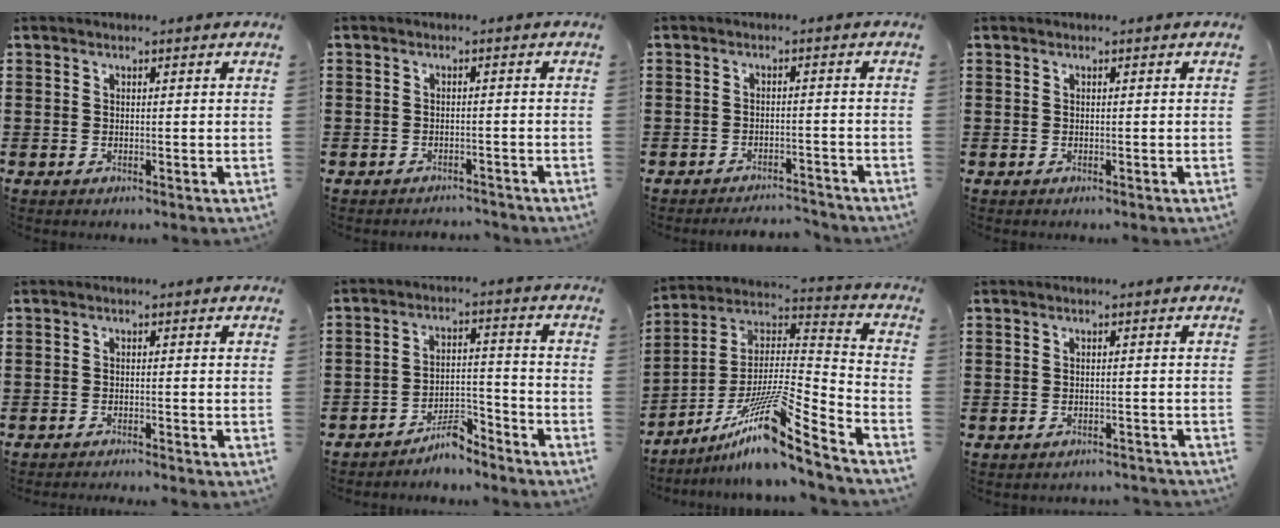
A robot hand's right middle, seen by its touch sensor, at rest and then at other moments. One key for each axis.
{"total": 2.0, "fx": -2.0, "fy": 0.4, "fz": -0.3, "tx": 0.000, "ty": 0.003, "tz": -0.046}
{"total": 3.0, "fx": -3.0, "fy": 0.2, "fz": -0.2, "tx": -0.004, "ty": 0.001, "tz": -0.065}
{"total": 0.0}
{"total": 1.2, "fx": -1.1, "fy": -0.2, "fz": 0.2, "tx": -0.004, "ty": 0.002, "tz": -0.023}
{"total": 5.4, "fx": -5.1, "fy": 1.1, "fz": 1.2, "tx": -0.020, "ty": 0.017, "tz": -0.103}
{"total": 14.2, "fx": -9.1, "fy": 1.3, "fz": 10.8, "tx": -0.213, "ty": -0.005, "tz": -0.173}
{"total": 1.3, "fx": -1.3, "fy": 0.1, "fz": 0.0, "tx": -0.004, "ty": 0.002, "tz": -0.027}